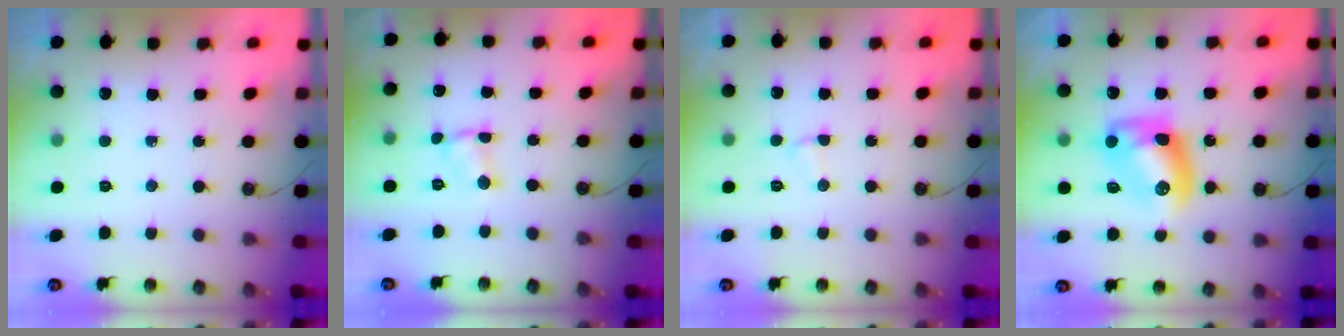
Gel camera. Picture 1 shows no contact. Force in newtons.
{"total": 1.8, "press": 1.8, "slide": 0.3}
{"total": 2.5, "press": 2.5, "slide": 0.4}
{"total": 10.7, "press": 10.7, "slide": 0.4}